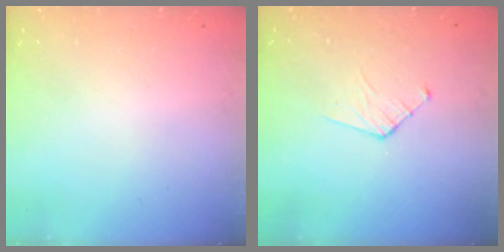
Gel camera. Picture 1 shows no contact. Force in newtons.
{"total": 5.5, "press": 5.5, "slide": 0.5}